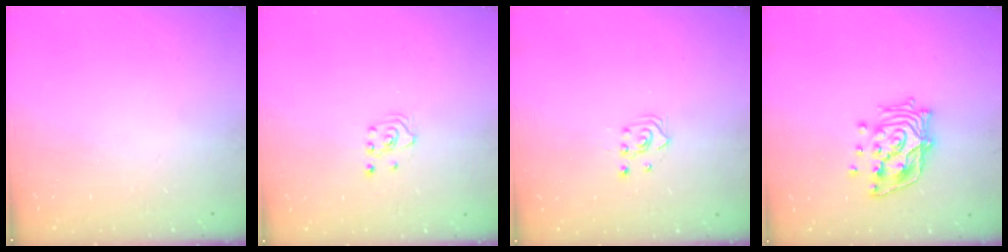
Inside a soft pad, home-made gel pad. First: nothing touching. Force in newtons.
{"total": 2.1, "press": 2.1, "slide": 0.1}
{"total": 2.5, "press": 2.5, "slide": 0.3}
{"total": 15.2, "press": 15.1, "slide": 2.0}